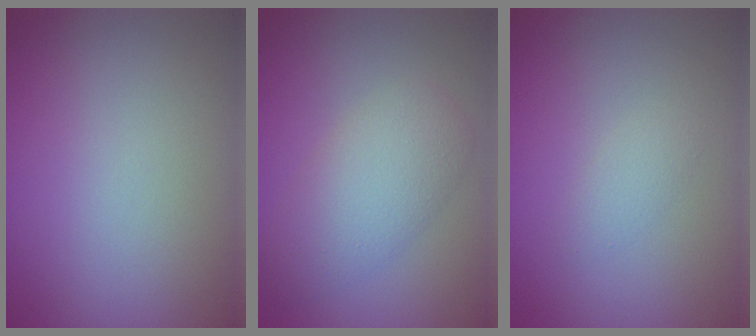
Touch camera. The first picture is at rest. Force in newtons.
{"total": 4.4, "press": 4.4, "slide": 0.1}
{"total": 1.1, "press": 1.1, "slide": 0.1}